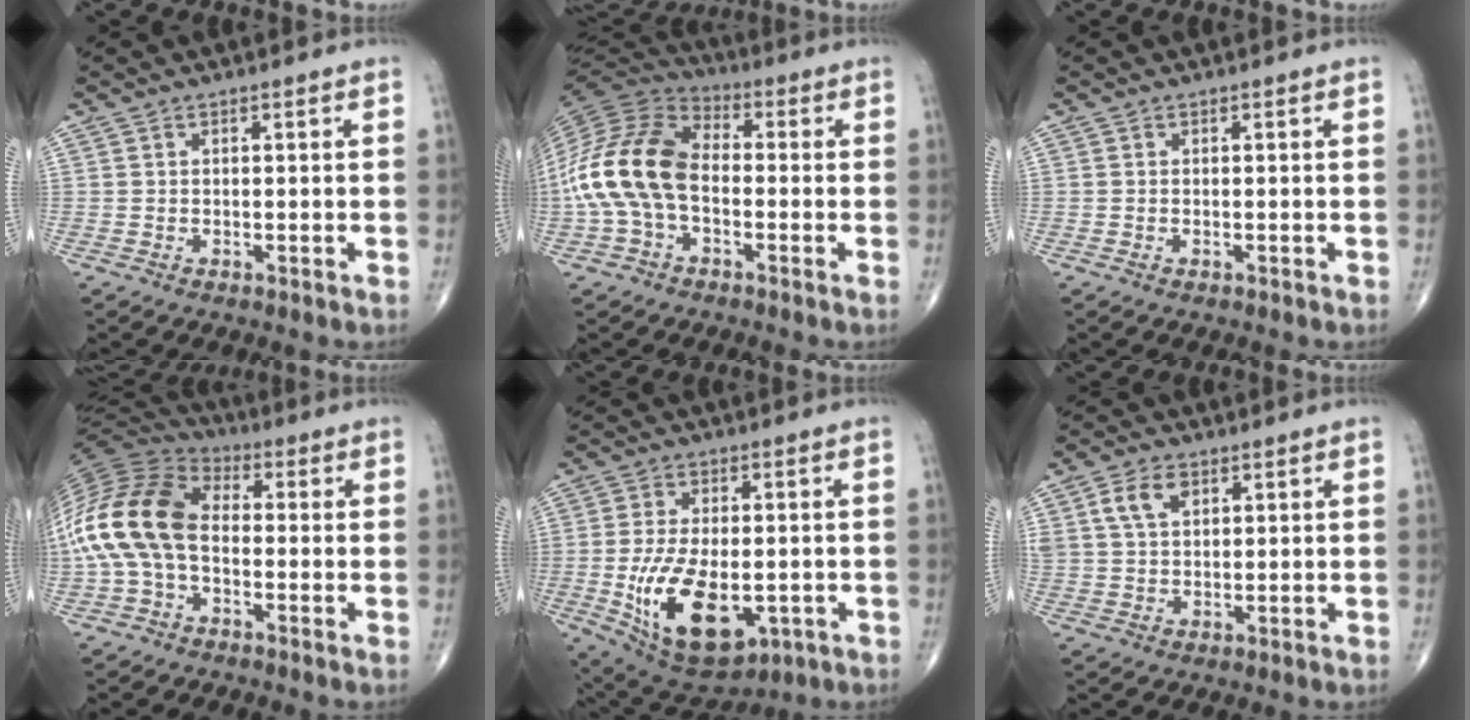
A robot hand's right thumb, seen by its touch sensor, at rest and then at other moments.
{"total": 16.7, "force": [-2.2, 10.4, 12.8], "torque": [-0.264, 0.036, -0.050]}
{"total": 0.0}
{"total": 18.4, "force": [-1.4, 11.7, 14.1], "torque": [-0.301, 0.036, -0.037]}
{"total": 17.0, "force": [-3.9, 9.0, 13.9], "torque": [-0.242, -0.009, -0.040]}
{"total": 5.8, "force": [2.5, 3.7, 3.8], "torque": [-0.063, -0.003, 0.049]}